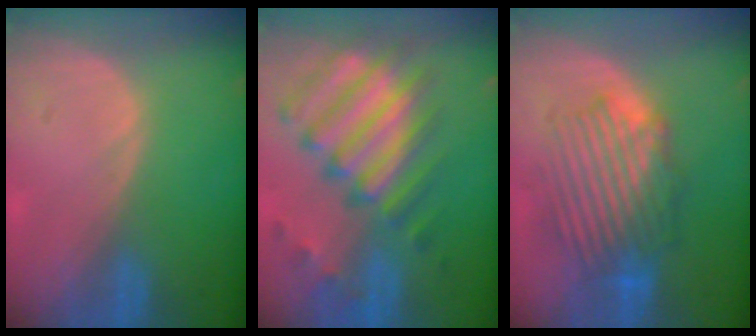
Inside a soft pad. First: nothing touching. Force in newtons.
{"total": 12.2, "press": 10.5, "slide": 6.1}
{"total": 8.9, "press": 8.6, "slide": 2.3}